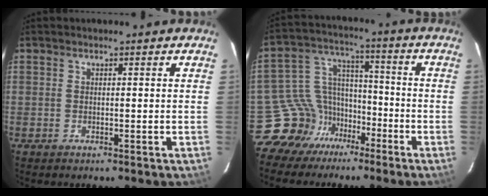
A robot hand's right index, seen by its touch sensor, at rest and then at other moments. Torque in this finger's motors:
{"motor_torque": [-0.27, -0.51, -0.27, -0.21]}